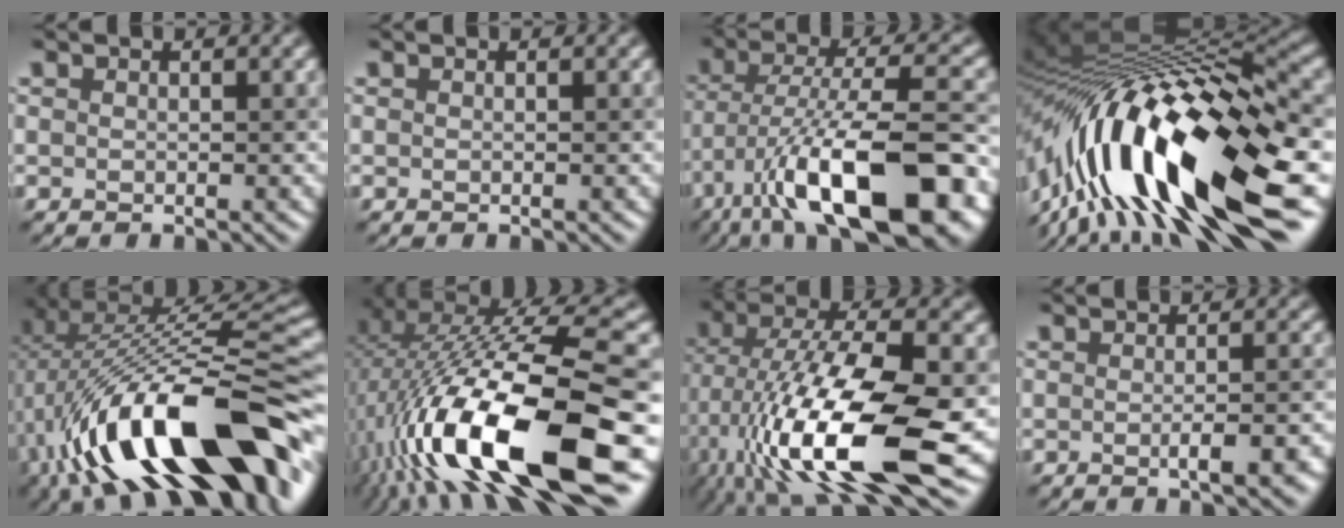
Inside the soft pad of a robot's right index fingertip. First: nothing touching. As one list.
[{"total": 0.0}, {"total": 15.0, "force": [-6.9, 4.9, 12.3], "torque": [-0.205, 0.004, -0.115]}, {"total": 17.6, "force": [-5.3, 4.9, 16.0], "torque": [-0.280, 0.016, -0.094]}, {"total": 16.9, "force": [-4.6, 7.0, 14.7], "torque": [-0.227, 0.022, -0.082]}, {"total": 16.3, "force": [-4.9, 5.1, 14.6], "torque": [-0.272, 0.002, -0.081]}, {"total": 15.3, "force": [-4.0, 5.6, 13.6], "torque": [-0.253, -0.004, -0.076]}, {"total": 3.6, "force": [-1.0, 0.9, 3.3], "torque": [-0.042, -0.001, -0.012]}]